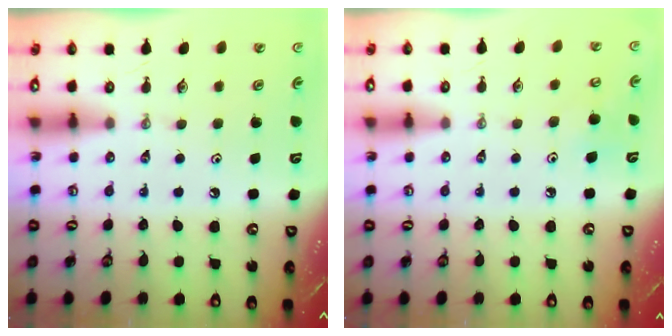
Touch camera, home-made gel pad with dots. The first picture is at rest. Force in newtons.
{"total": 7.6, "press": 7.4, "slide": 1.9}